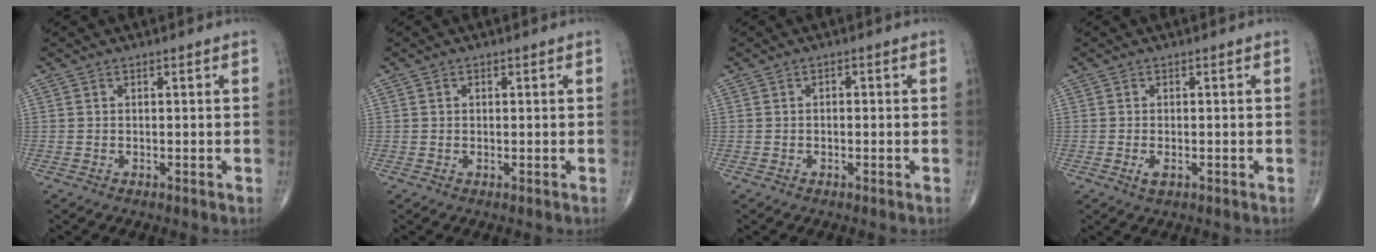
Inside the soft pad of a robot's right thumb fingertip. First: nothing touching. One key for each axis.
{"total": 0.5, "fx": 0.1, "fy": 0.5, "fz": 0.2, "tx": 0.001, "ty": 0.000, "tz": 0.001}
{"total": 0.8, "fx": -0.1, "fy": 0.6, "fz": 0.5, "tx": -0.001, "ty": 0.003, "tz": -0.007}
{"total": 1.7, "fx": -0.6, "fy": 0.8, "fz": 1.4, "tx": -0.030, "ty": -0.001, "tz": -0.010}